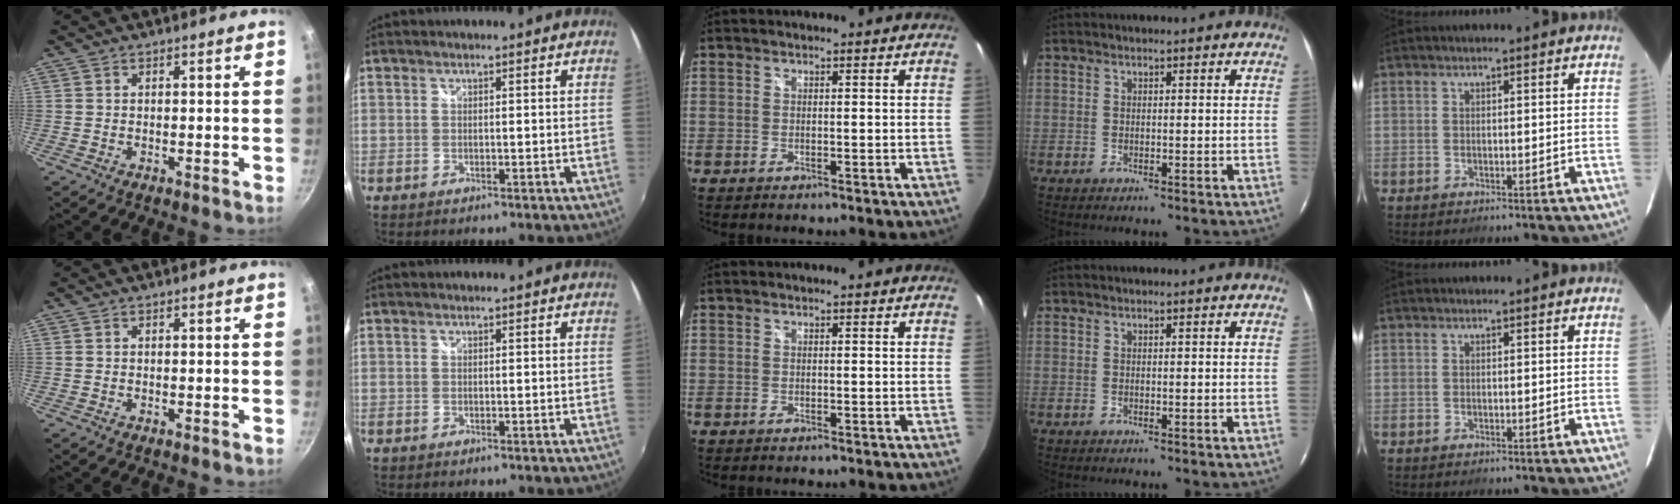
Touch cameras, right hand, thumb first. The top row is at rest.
{}